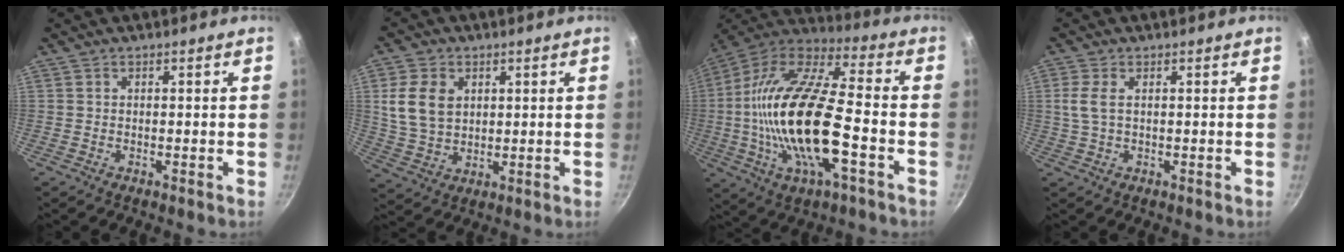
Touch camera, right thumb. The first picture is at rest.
{"total": 9.4, "force": [2.4, 6.9, 5.9], "torque": [-0.097, -0.011, 0.052]}
{"total": 25.3, "force": [-4.3, 9.3, 23.1], "torque": [-0.450, 0.023, -0.092]}
{"total": 3.5, "force": [0.7, 1.7, 3.0], "torque": [-0.070, 0.004, 0.014]}